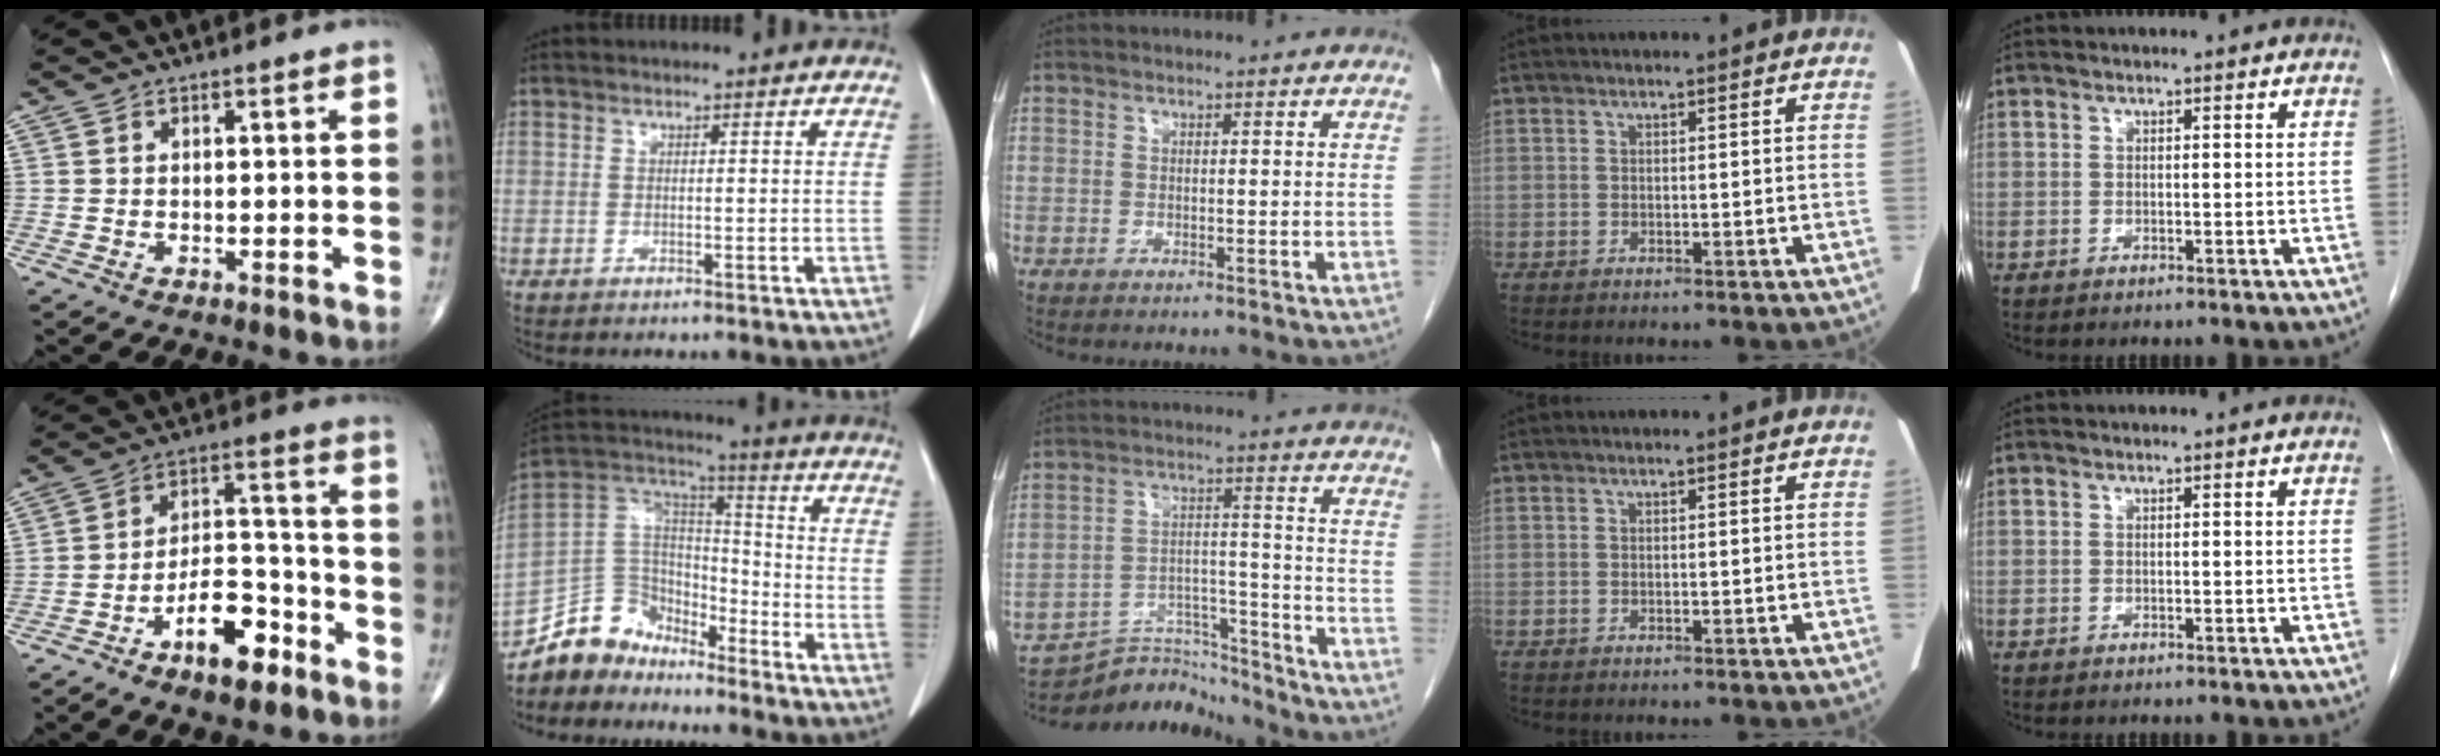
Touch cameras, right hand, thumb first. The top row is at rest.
{"thumb": {"total": 12.5, "force": [-7.0, 5.6, 8.7], "torque": [-0.123, 0.056, -0.116]}, "index": {"total": 11.2, "force": [-9.4, 5.8, 1.7], "torque": [-0.040, 0.059, -0.178]}, "middle": {"total": 9.5, "force": [-9.4, 1.4, 0.0], "torque": [0.008, 0.031, -0.164]}}